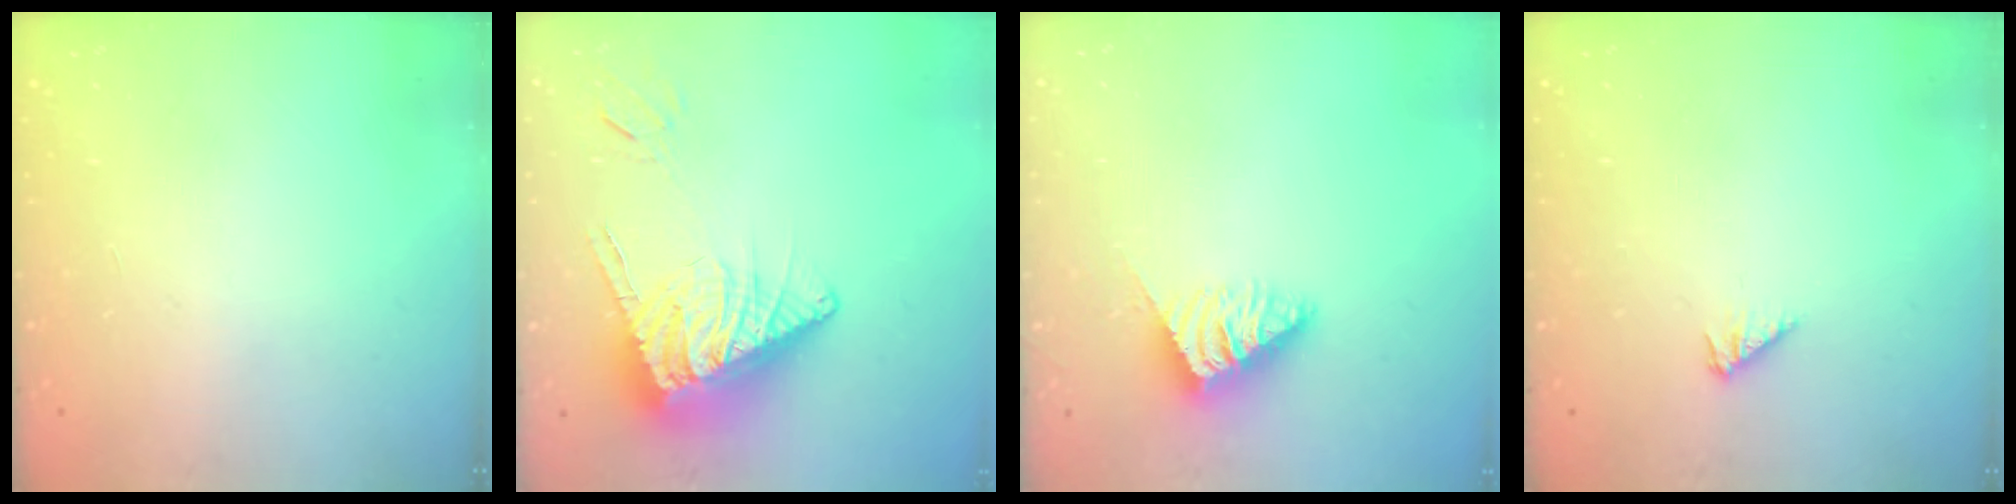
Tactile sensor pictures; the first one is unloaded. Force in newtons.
{"total": 15.3, "press": 15.2, "slide": 1.6}
{"total": 2.5, "press": 2.4, "slide": 0.6}
{"total": 2.6, "press": 2.5, "slide": 0.6}